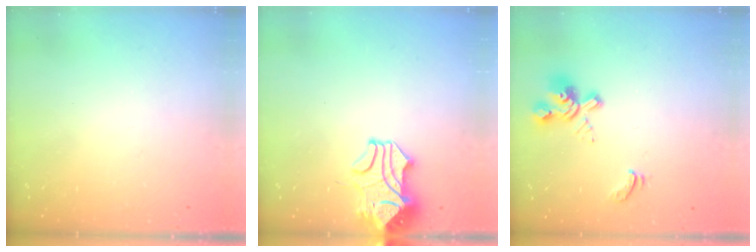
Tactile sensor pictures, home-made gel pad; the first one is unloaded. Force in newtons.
{"total": 2.8, "press": 2.5, "slide": 1.1}
{"total": 2.4, "press": 1.9, "slide": 1.5}